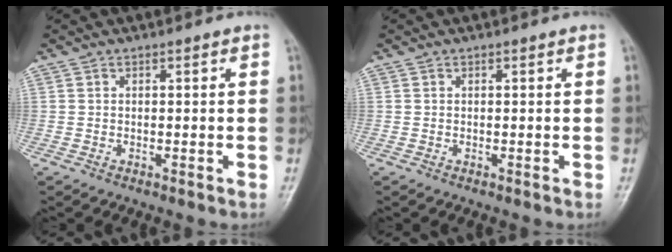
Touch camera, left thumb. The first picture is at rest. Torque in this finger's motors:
{"motor_torque": [-0.09, -0.01, -0.03, 0.01, 0.00]}